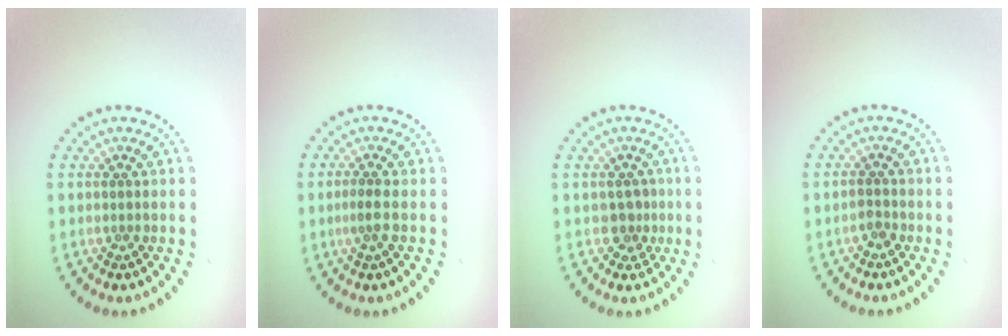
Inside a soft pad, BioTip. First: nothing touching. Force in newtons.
{"total": 1.3, "press": 1.0, "slide": 0.8}
{"total": 1.5, "press": 1.3, "slide": 0.7}
{"total": 0.9, "press": 0.7, "slide": 0.4}